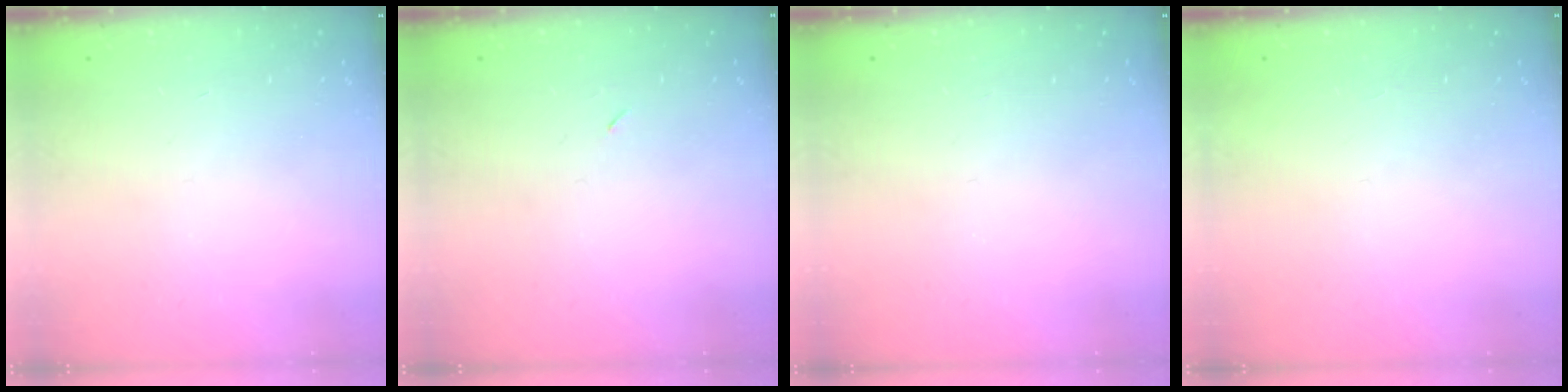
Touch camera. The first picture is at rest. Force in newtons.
{"total": 2.2, "press": 1.8, "slide": 1.2}
{"total": 0.0}
{"total": 1.5, "press": 1.5, "slide": 0.1}